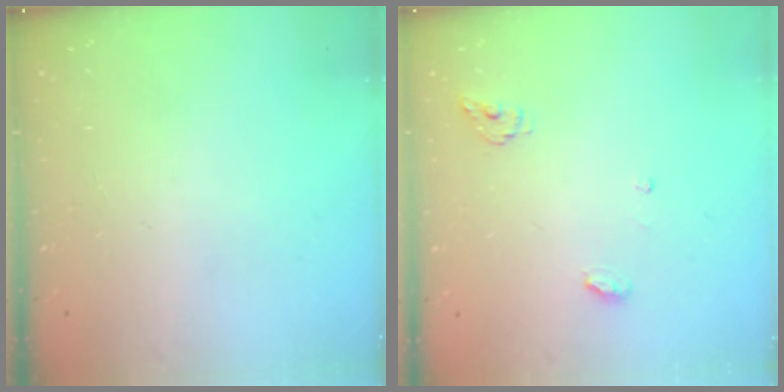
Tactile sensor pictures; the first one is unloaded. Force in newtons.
{"total": 3.8, "press": 3.8, "slide": 0.3}